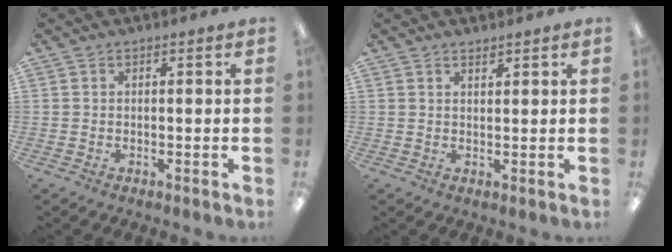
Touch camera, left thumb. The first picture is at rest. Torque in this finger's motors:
{"motor_torque": [-0.15, -0.10, 0.02, 0.08, -0.03]}